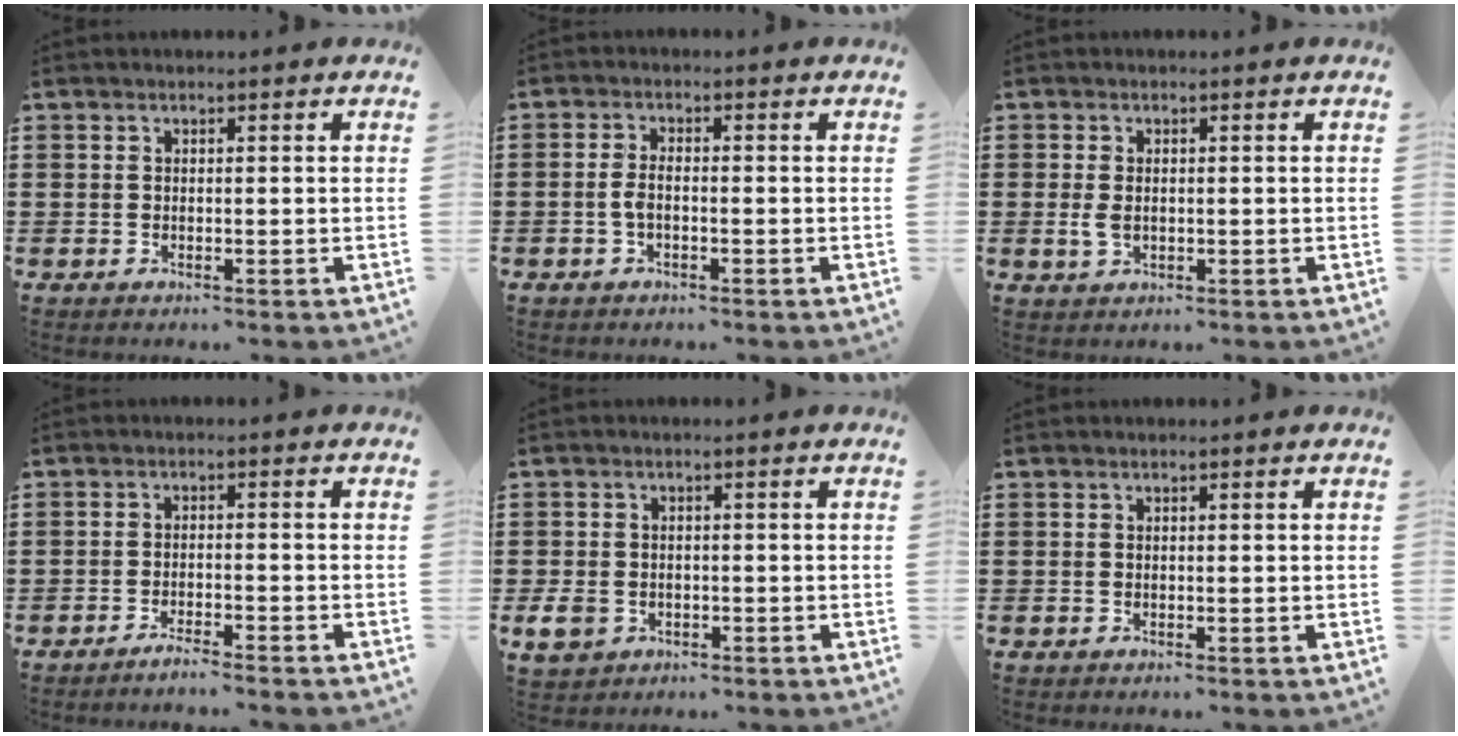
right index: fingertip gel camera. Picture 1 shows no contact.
{"total": 2.4, "force": [-0.8, 0.9, 2.0], "torque": [-0.053, -0.004, -0.021]}
{"total": 2.3, "force": [-0.1, 1.4, 1.8], "torque": [-0.044, 0.002, -0.004]}
{"total": 2.1, "force": [-2.0, -0.3, 0.6], "torque": [-0.011, 0.002, -0.037]}
{"total": 3.2, "force": [-1.6, 2.5, 1.3], "torque": [-0.042, -0.004, -0.034]}
{"total": 0.0}